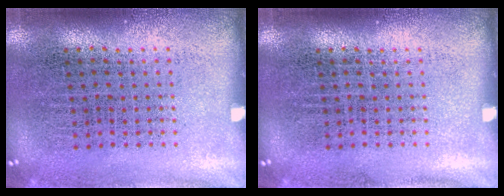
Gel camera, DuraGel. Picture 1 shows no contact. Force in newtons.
{"total": 0.0}